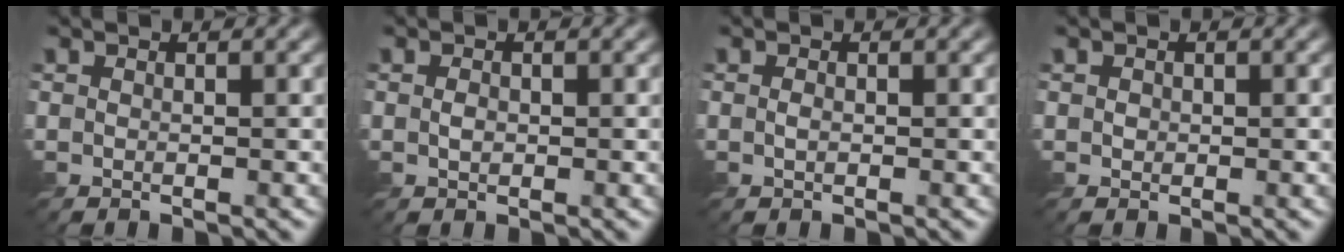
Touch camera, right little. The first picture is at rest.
{"total": 0.9, "force": [-0.3, 0.6, 0.5], "torque": [-0.011, -0.003, -0.006]}
{"total": 0.6, "force": [-0.3, 0.3, 0.4], "torque": [-0.009, -0.001, -0.007]}
{"total": 0.7, "force": [0.1, 0.7, 0.1], "torque": [-0.002, -0.002, 0.001]}